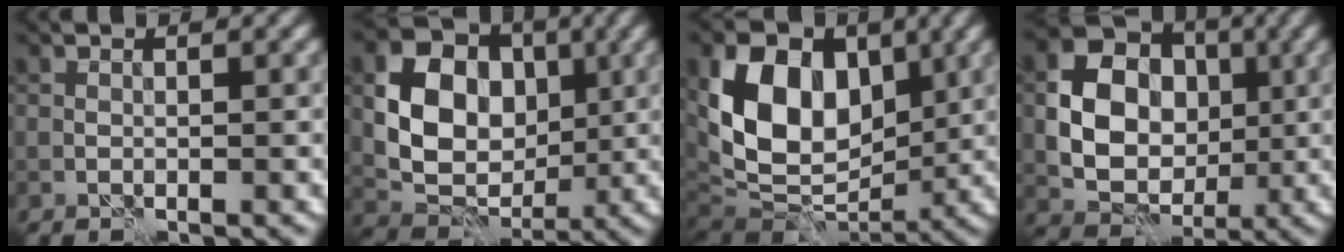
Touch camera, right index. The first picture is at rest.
{"total": 10.1, "force": [1.4, 8.0, 6.0], "torque": [-0.099, 0.002, 0.015]}
{"total": 12.3, "force": [2.3, 8.6, 8.5], "torque": [-0.159, 0.005, 0.034]}
{"total": 10.6, "force": [0.7, 9.0, 5.6], "torque": [-0.087, 0.015, 0.004]}